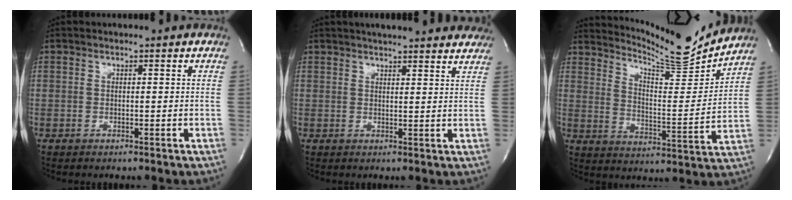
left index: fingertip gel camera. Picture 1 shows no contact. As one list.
[{"total": 16.0, "force": [14.4, 2.5, 6.4], "torque": [-0.083, 0.025, 0.173]}, {"total": 12.4, "force": [12.2, -1.1, 1.6], "torque": [-0.038, -0.047, 0.186]}]